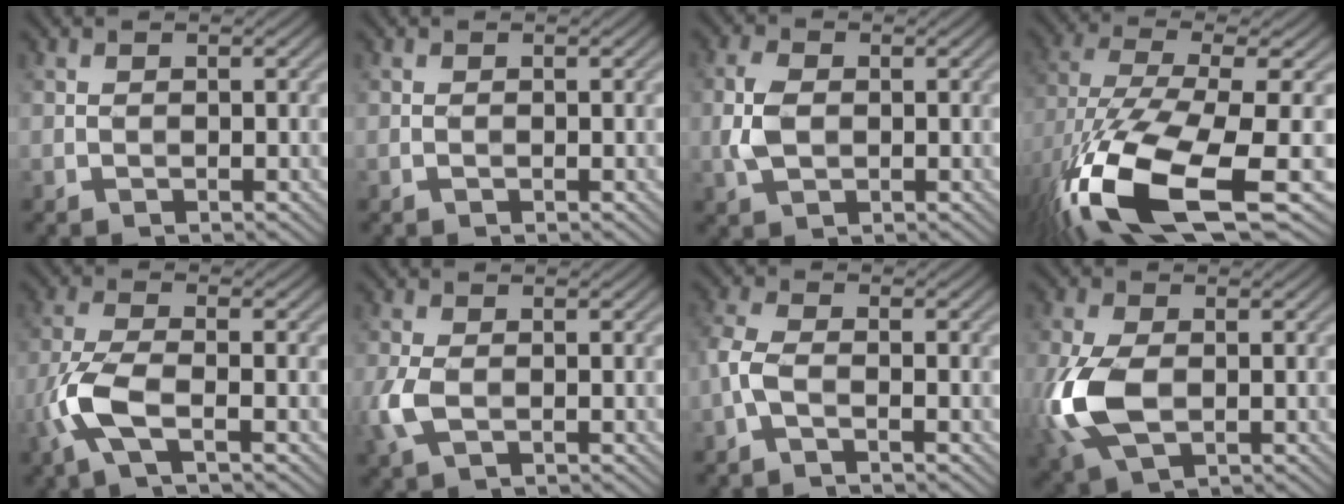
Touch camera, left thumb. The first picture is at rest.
{"total": 0.0}
{"total": 3.8, "force": [-0.1, 2.4, 2.9], "torque": [-0.075, 0.004, -0.005]}
{"total": 16.7, "force": [-7.2, 6.0, 13.8], "torque": [-0.317, -0.040, -0.113]}
{"total": 6.4, "force": [-2.7, 2.1, 5.4], "torque": [-0.132, 0.001, -0.069]}
{"total": 3.5, "force": [-0.7, 1.8, 2.9], "torque": [-0.082, -0.005, -0.018]}
{"total": 3.2, "force": [-1.3, 1.1, 2.8], "torque": [-0.075, 0.004, -0.037]}
{"total": 8.9, "force": [-1.5, 5.2, 7.1], "torque": [-0.188, -0.011, -0.030]}